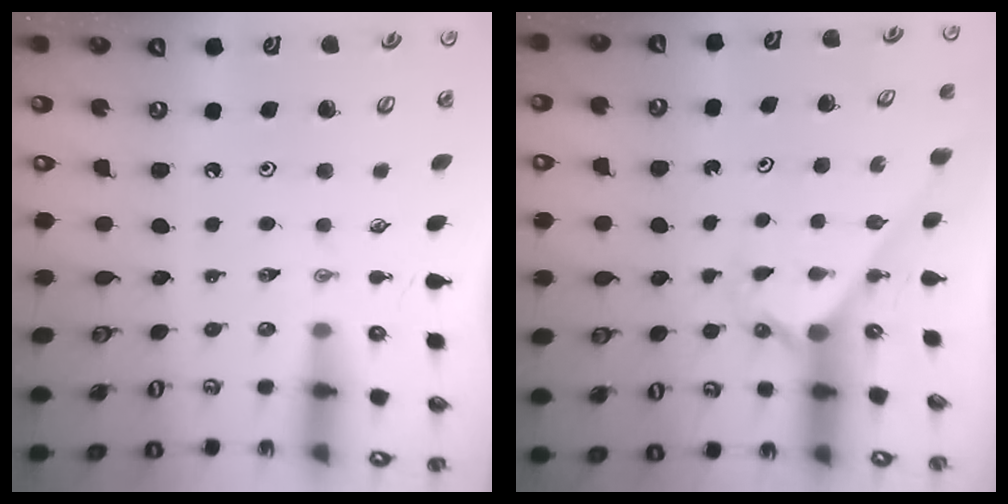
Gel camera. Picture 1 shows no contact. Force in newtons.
{"total": 1.9, "press": 1.9, "slide": 0.2}